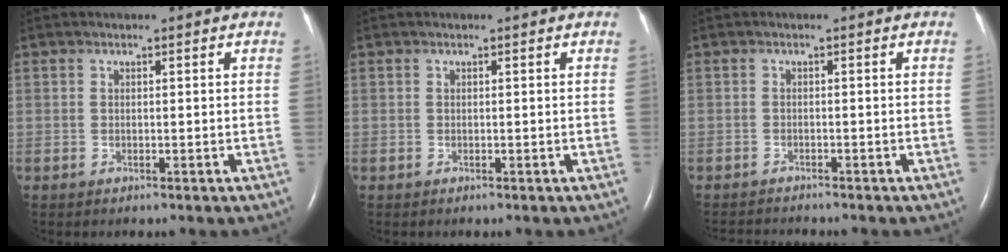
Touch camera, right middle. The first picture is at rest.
{"total": 0.0}
{"total": 3.2, "force": [-3.1, -0.1, 0.5], "torque": [-0.005, -0.013, -0.048]}